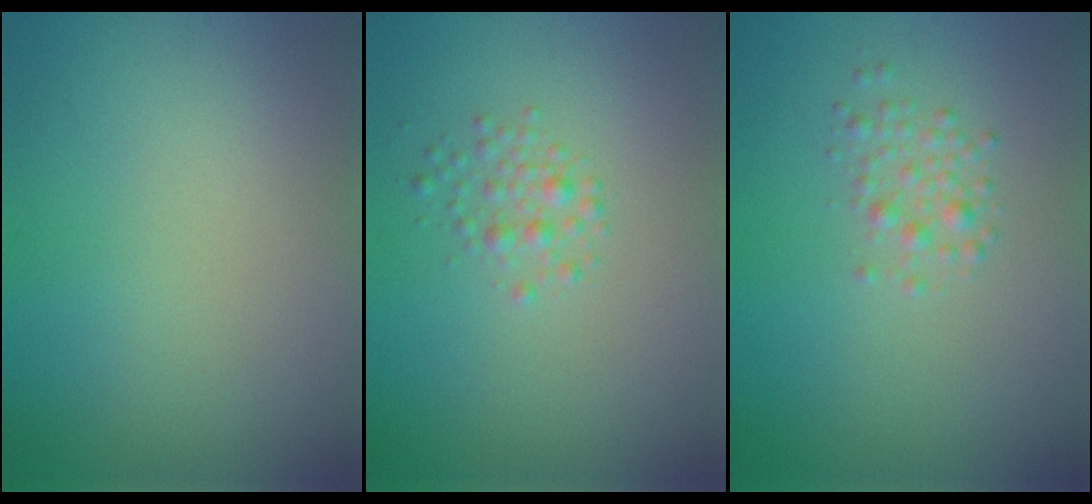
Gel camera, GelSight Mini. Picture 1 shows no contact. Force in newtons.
{"total": 1.6, "press": 1.6, "slide": 0.1}
{"total": 1.6, "press": 1.6, "slide": 0.1}